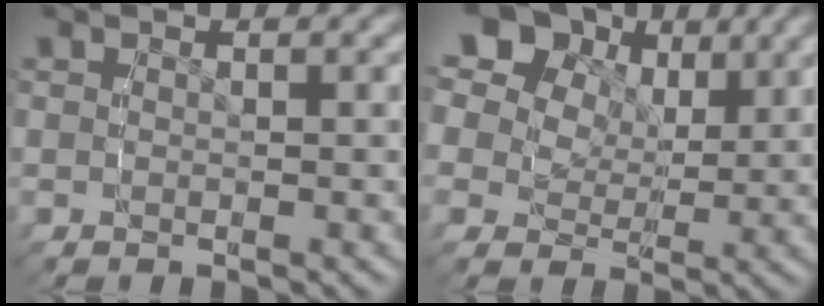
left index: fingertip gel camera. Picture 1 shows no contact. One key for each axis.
{"total": 14.2, "fx": 5.3, "fy": 11.0, "fz": 7.3, "tx": -0.138, "ty": 0.018, "tz": 0.064}